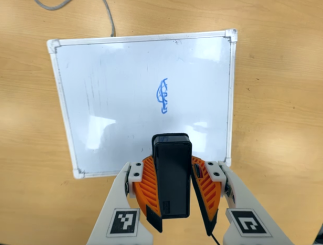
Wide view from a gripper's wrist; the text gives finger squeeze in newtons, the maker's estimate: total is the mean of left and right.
{"total": 9.2, "left": 9.2, "right": 9.1}